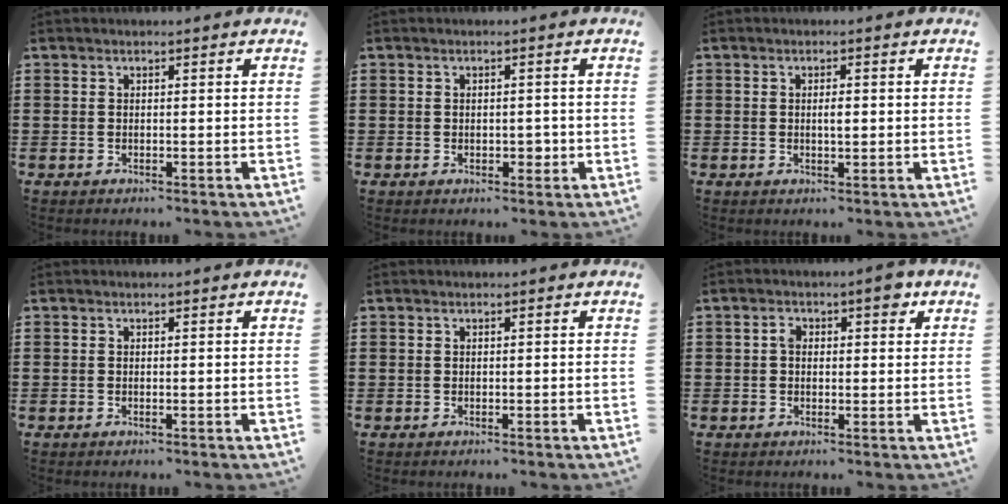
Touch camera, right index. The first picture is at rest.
{"total": 2.0, "force": [-0.3, 1.2, 1.5], "torque": [-0.027, 0.002, -0.007]}
{"total": 1.8, "force": [0.0, 0.5, 1.7], "torque": [-0.033, 0.001, -0.001]}
{"total": 0.0}
{"total": 0.0}
{"total": 3.6, "force": [0.9, 1.8, 2.9], "torque": [-0.045, 0.003, 0.011]}